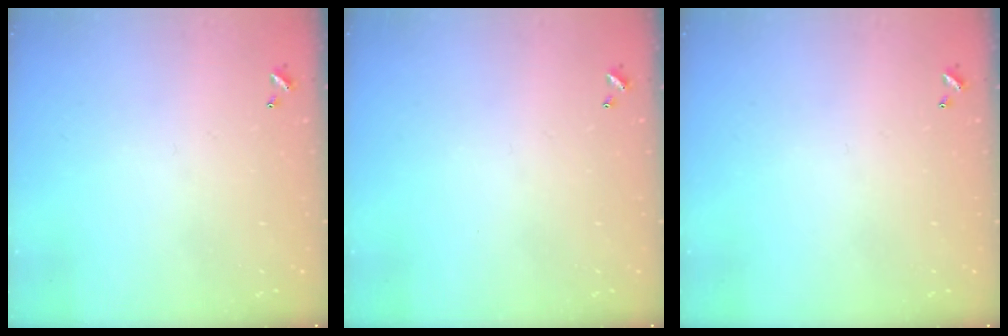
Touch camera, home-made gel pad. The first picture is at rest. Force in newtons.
{"total": 0.0}
{"total": 0.0}